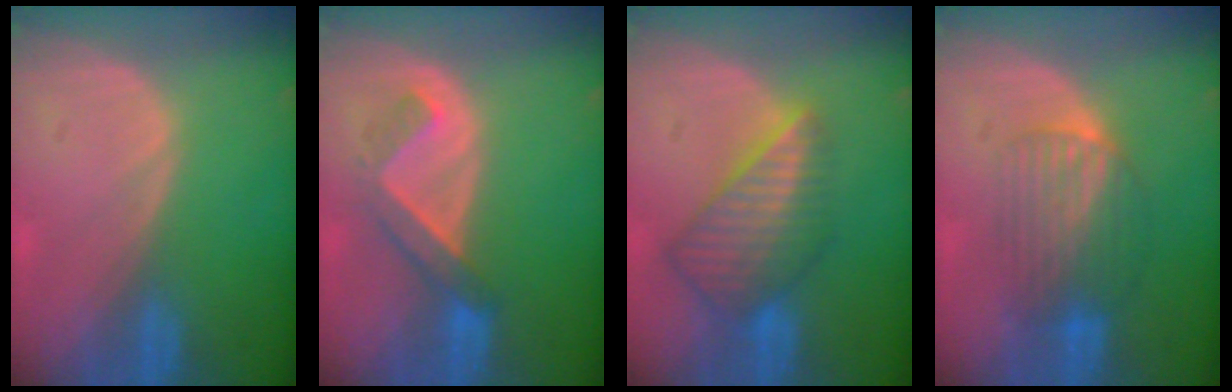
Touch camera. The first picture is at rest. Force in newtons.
{"total": 5.1, "press": 4.8, "slide": 1.6}
{"total": 8.5, "press": 7.4, "slide": 4.1}
{"total": 6.4, "press": 6.3, "slide": 1.1}